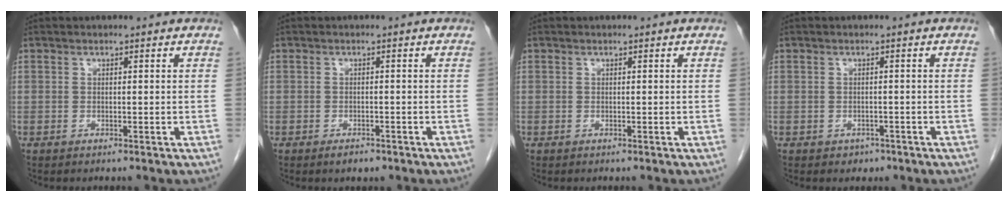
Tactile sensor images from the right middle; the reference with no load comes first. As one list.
[{"total": 1.7, "force": [-1.2, 0.8, 0.9], "torque": [-0.015, 0.000, -0.013]}, {"total": 0.0}, {"total": 1.5, "force": [-0.9, 1.1, 0.3], "torque": [-0.006, 0.003, -0.009]}]